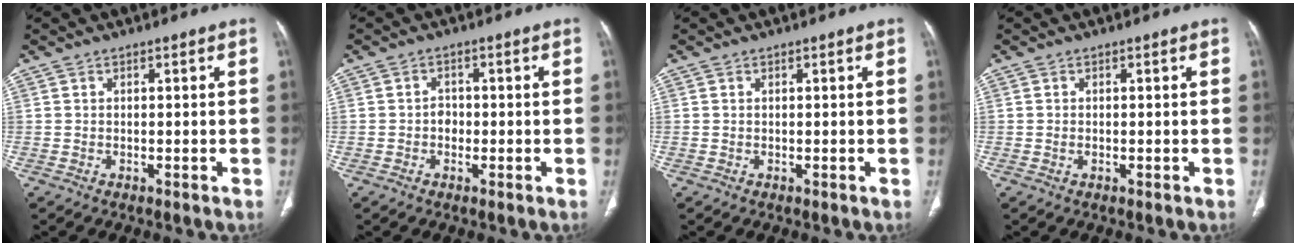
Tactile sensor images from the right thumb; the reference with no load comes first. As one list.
[{"total": 2.0, "force": [-0.5, 1.7, 0.9], "torque": [-0.001, 0.009, -0.011]}, {"total": 0.0}, {"total": 0.5, "force": [-0.1, 0.3, 0.4], "torque": [-0.013, 0.004, -0.001]}]